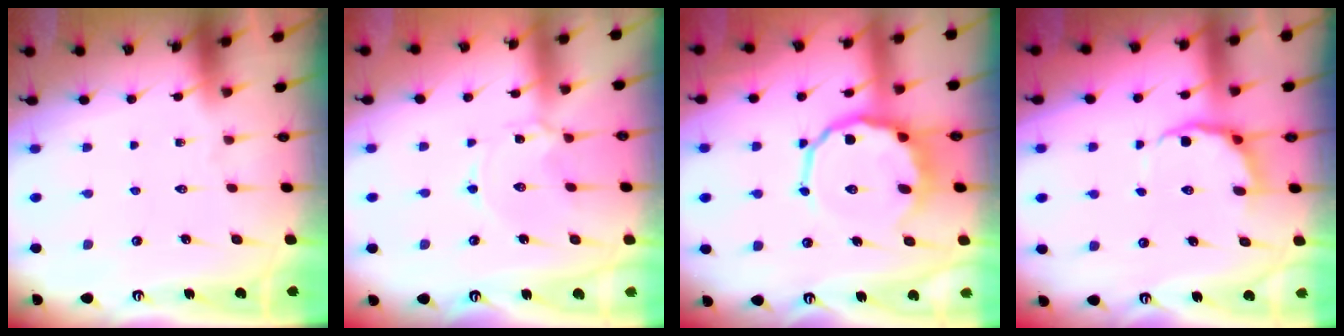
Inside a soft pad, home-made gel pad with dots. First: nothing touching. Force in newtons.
{"total": 2.3, "press": 2.3, "slide": 0.4}
{"total": 10.7, "press": 10.1, "slide": 3.5}
{"total": 7.5, "press": 6.9, "slide": 2.9}